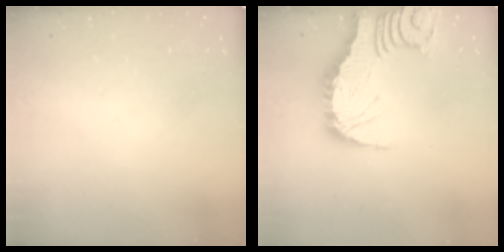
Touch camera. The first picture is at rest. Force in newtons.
{"total": 3.3, "press": 3.3, "slide": 0.4}